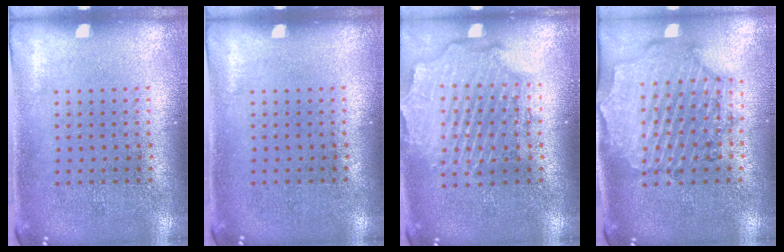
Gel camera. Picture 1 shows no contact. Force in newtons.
{"total": 0.0}
{"total": 2.5, "press": 2.2, "slide": 1.1}
{"total": 1.6, "press": 1.6, "slide": 0.4}